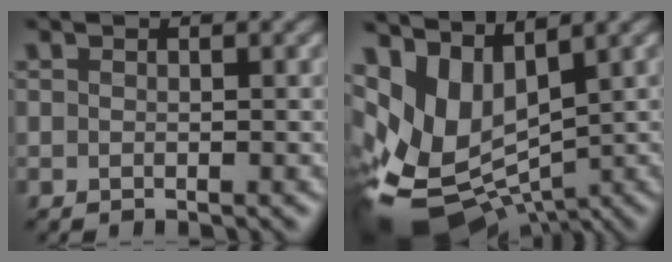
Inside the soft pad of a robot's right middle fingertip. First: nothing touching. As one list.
[{"total": 9.5, "force": [1.4, 6.1, 7.1], "torque": [-0.159, -0.010, 0.048]}]